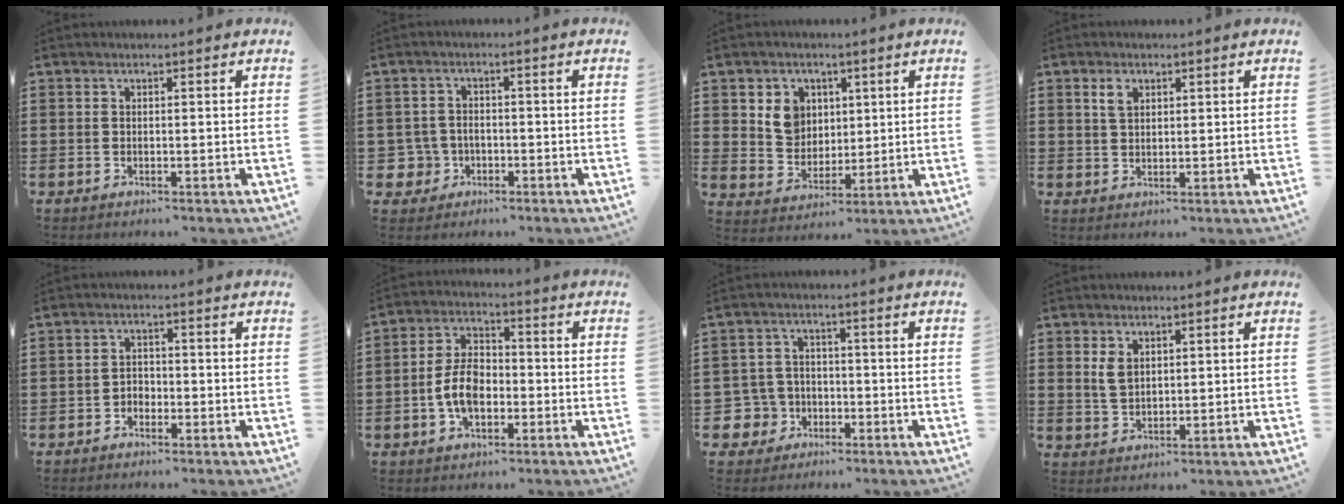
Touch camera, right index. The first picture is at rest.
{"total": 3.5, "force": [-1.6, 3.0, 0.8], "torque": [-0.046, -0.002, -0.040]}
{"total": 6.1, "force": [2.2, 5.4, 1.8], "torque": [-0.045, 0.012, 0.038]}
{"total": 2.6, "force": [1.4, 1.7, 1.4], "torque": [-0.035, 0.006, 0.025]}
{"total": 1.7, "force": [-1.3, 1.0, 0.3], "torque": [-0.013, 0.003, -0.028]}
{"total": 7.2, "force": [-1.8, 4.4, 5.4], "torque": [-0.123, 0.006, -0.038]}
{"total": 5.5, "force": [-2.0, 4.9, 1.5], "torque": [-0.070, 0.004, -0.043]}
{"total": 3.4, "force": [1.3, 2.1, 2.2], "torque": [-0.050, 0.008, 0.024]}